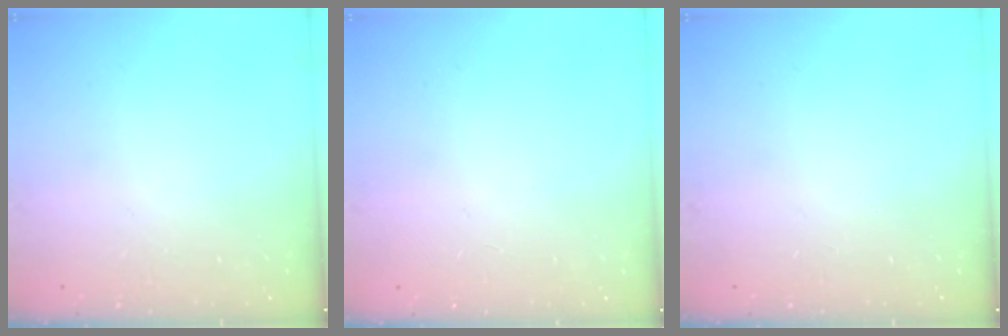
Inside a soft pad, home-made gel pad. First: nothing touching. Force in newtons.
{"total": 0.9, "press": 0.9, "slide": 0.1}
{"total": 0.0}